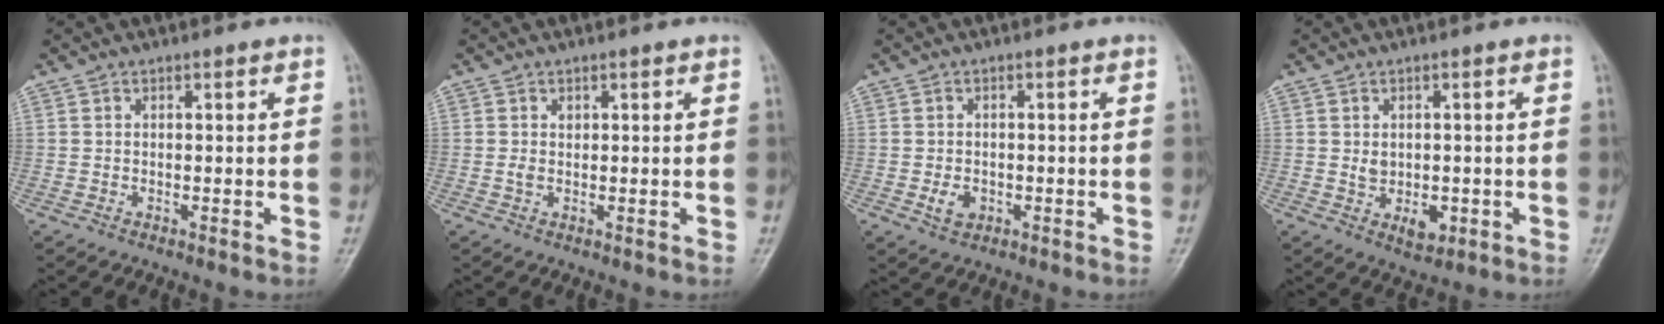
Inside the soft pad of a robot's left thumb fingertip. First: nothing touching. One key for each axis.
{"total": 1.3, "fx": 0.3, "fy": 0.9, "fz": 0.9, "tx": -0.016, "ty": 0.001, "tz": 0.007}
{"total": 3.0, "fx": -0.9, "fy": 2.2, "fz": 1.8, "tx": -0.023, "ty": 0.001, "tz": -0.011}
{"total": 4.7, "fx": -0.5, "fy": 3.4, "fz": 3.2, "tx": -0.033, "ty": -0.006, "tz": 0.003}